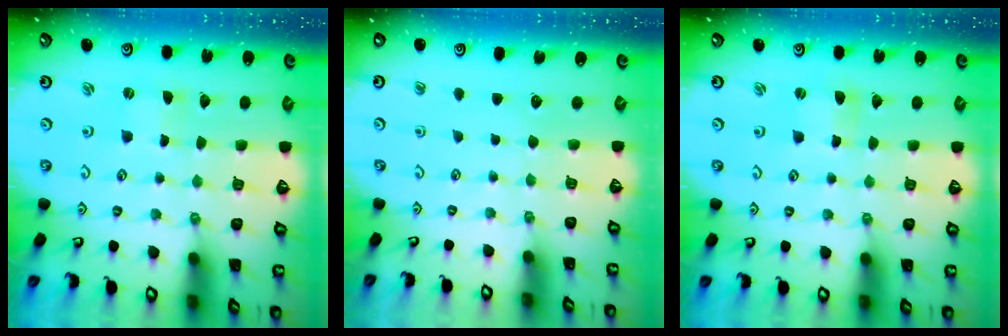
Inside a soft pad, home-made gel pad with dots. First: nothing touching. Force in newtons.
{"total": 0.0}
{"total": 0.7, "press": 0.7, "slide": 0.1}